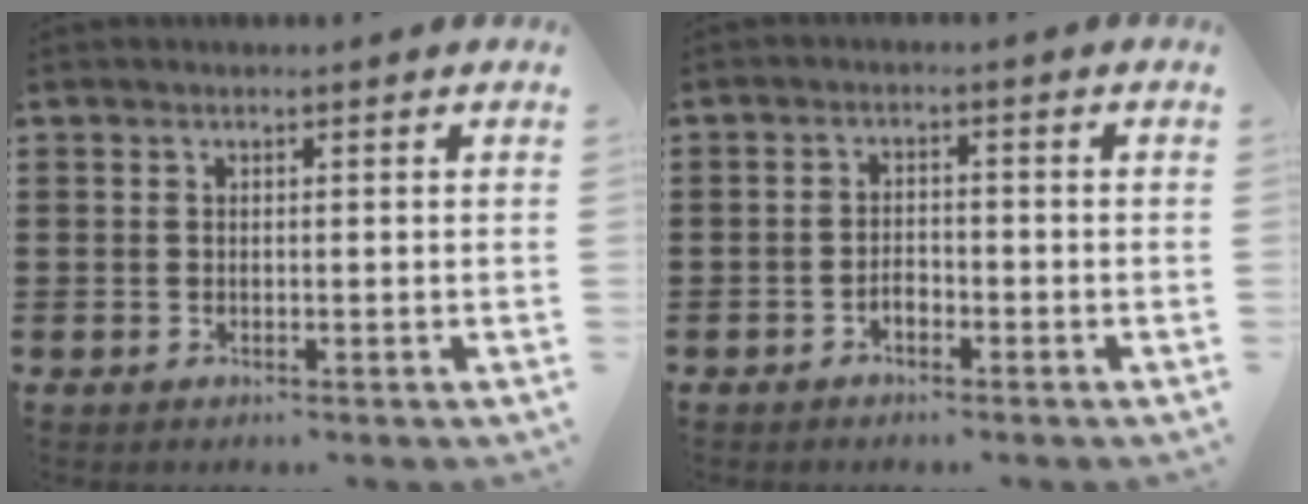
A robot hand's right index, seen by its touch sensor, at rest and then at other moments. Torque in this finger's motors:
{"motor_torque": [1.03, 1.11, 0.02, 0.02]}